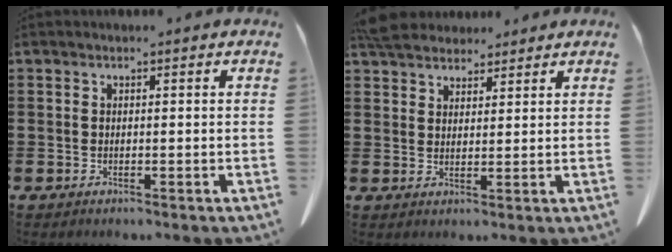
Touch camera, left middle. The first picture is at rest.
{"total": 4.7, "force": [4.4, 1.4, 0.8], "torque": [-0.031, -0.005, 0.087]}